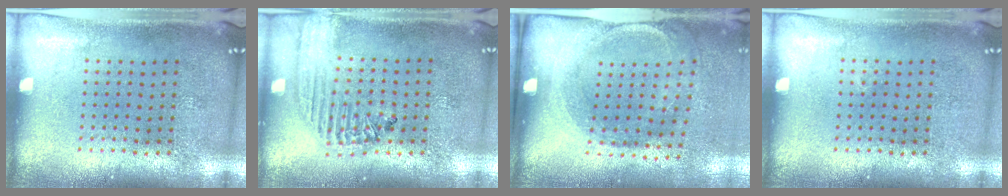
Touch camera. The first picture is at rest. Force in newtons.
{"total": 1.8, "press": 1.7, "slide": 0.7}
{"total": 1.7, "press": 1.2, "slide": 1.1}
{"total": 0.0}